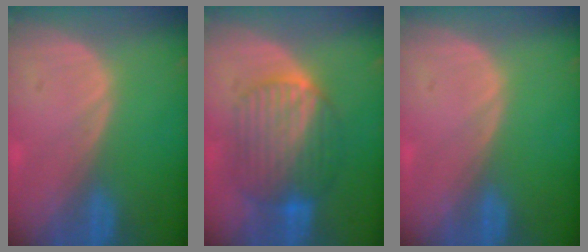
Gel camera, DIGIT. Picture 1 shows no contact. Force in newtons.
{"total": 8.9, "press": 8.9, "slide": 0.5}
{"total": 0.0}